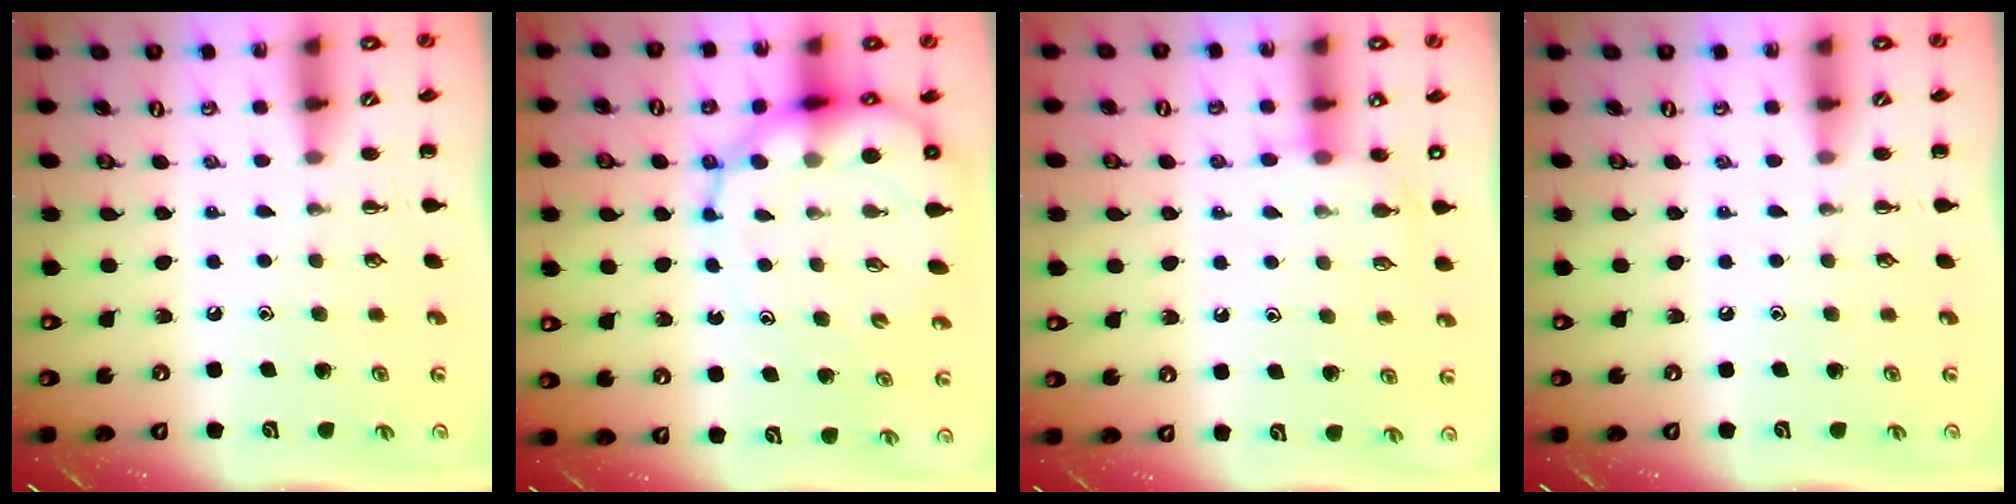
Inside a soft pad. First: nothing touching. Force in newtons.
{"total": 13.3, "press": 12.8, "slide": 3.5}
{"total": 6.2, "press": 6.1, "slide": 1.3}
{"total": 0.0}